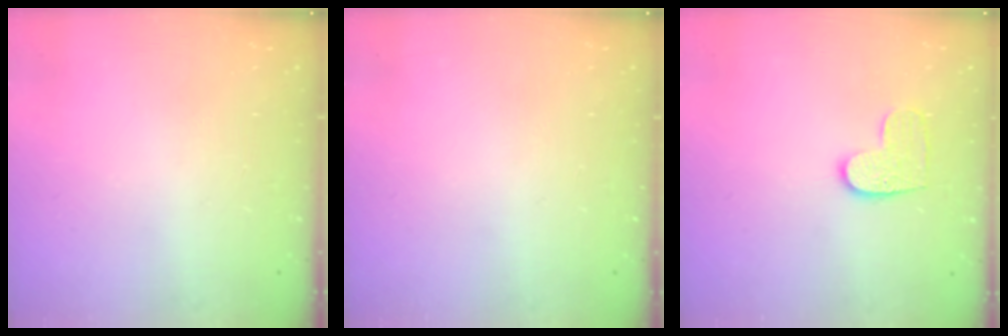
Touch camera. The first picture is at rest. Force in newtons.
{"total": 0.0}
{"total": 7.4, "press": 7.4, "slide": 0.2}